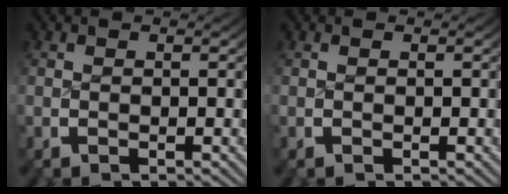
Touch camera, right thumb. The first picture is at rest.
{"total": 0.0}